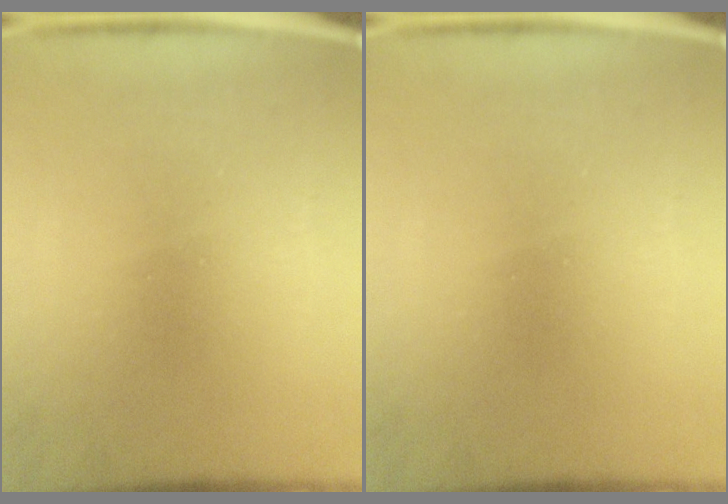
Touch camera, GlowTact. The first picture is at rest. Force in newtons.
{"total": 0.0}